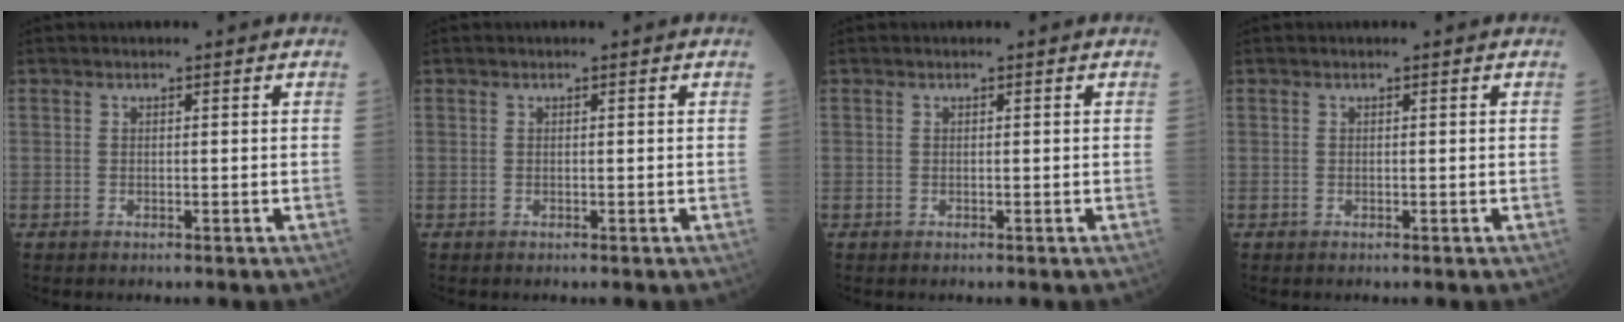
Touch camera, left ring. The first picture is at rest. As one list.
[{"total": 0.0}, {"total": 0.0}, {"total": 0.0}]